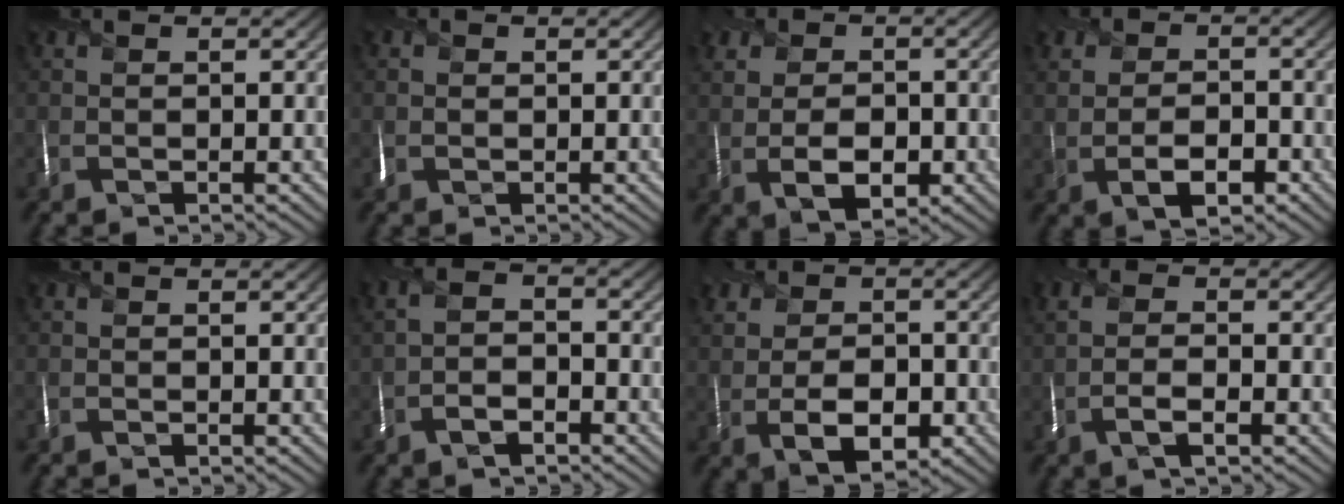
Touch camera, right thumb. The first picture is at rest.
{"total": 1.0, "force": [0.1, 0.9, 0.5], "torque": [-0.009, 0.000, 0.002]}
{"total": 7.4, "force": [-0.7, 5.5, 5.0], "torque": [-0.074, 0.004, -0.027]}
{"total": 6.2, "force": [-1.6, 4.2, 4.2], "torque": [-0.068, -0.006, -0.032]}
{"total": 0.0}
{"total": 4.2, "force": [-2.1, 1.9, 3.1], "torque": [-0.063, 0.003, -0.048]}
{"total": 8.2, "force": [-1.4, 5.8, 5.6], "torque": [-0.082, -0.001, -0.033]}
{"total": 3.4, "force": [-1.1, 1.3, 2.9], "torque": [-0.066, 0.000, -0.028]}